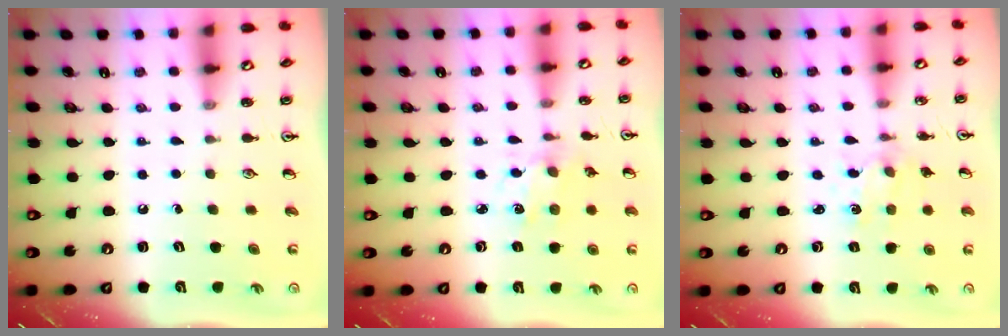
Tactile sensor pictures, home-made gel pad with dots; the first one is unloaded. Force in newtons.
{"total": 1.9, "press": 1.8, "slide": 0.5}
{"total": 1.7, "press": 1.7, "slide": 0.3}